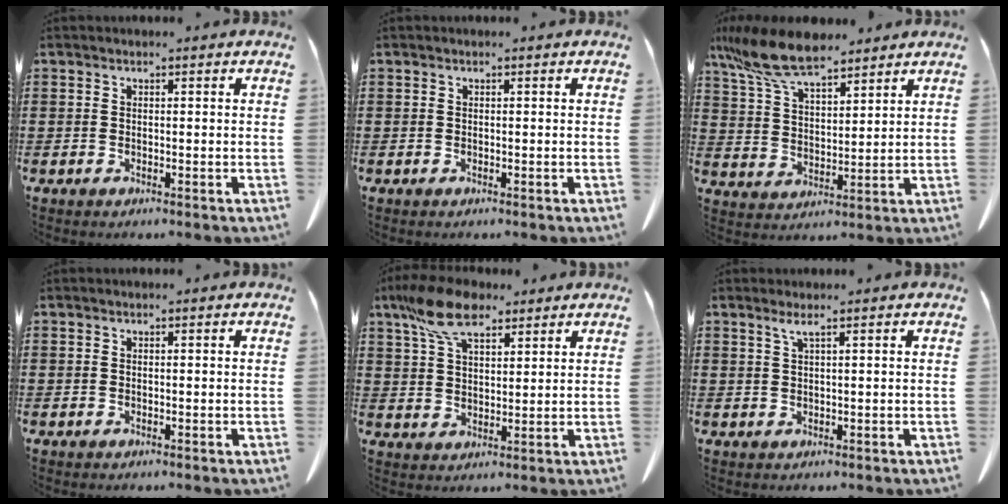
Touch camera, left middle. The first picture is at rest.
{"total": 0.0}
{"total": 11.1, "force": [8.6, 3.1, 6.3], "torque": [-0.155, -0.023, 0.159]}
{"total": 0.0}
{"total": 9.7, "force": [6.4, 4.0, 6.1], "torque": [-0.142, -0.006, 0.120]}
{"total": 1.4, "force": [0.8, -0.1, 1.1], "torque": [-0.023, -0.003, 0.015]}